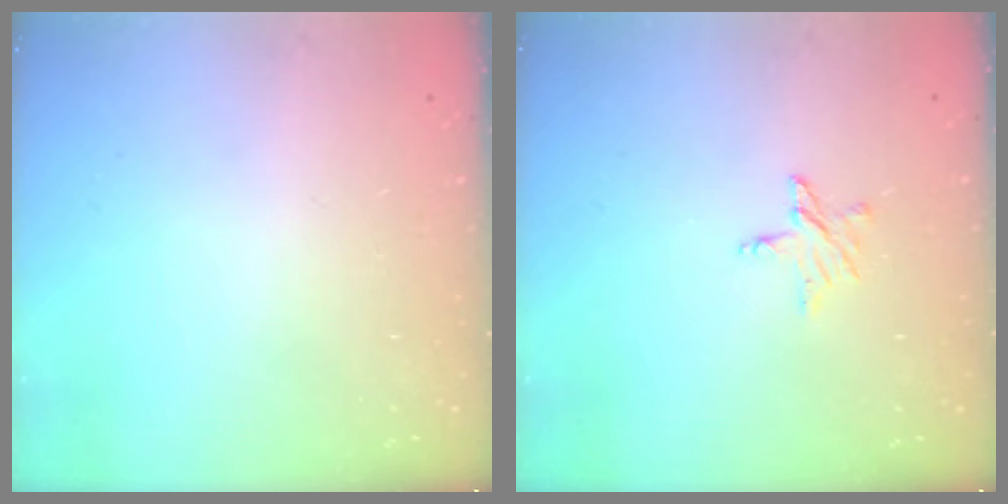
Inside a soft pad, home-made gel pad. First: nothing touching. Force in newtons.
{"total": 5.1, "press": 5.1, "slide": 0.6}